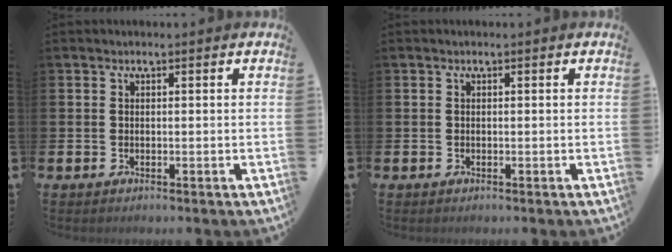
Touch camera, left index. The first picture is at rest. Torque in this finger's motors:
{"motor_torque": [0.00, 0.00, 0.00, 0.00]}